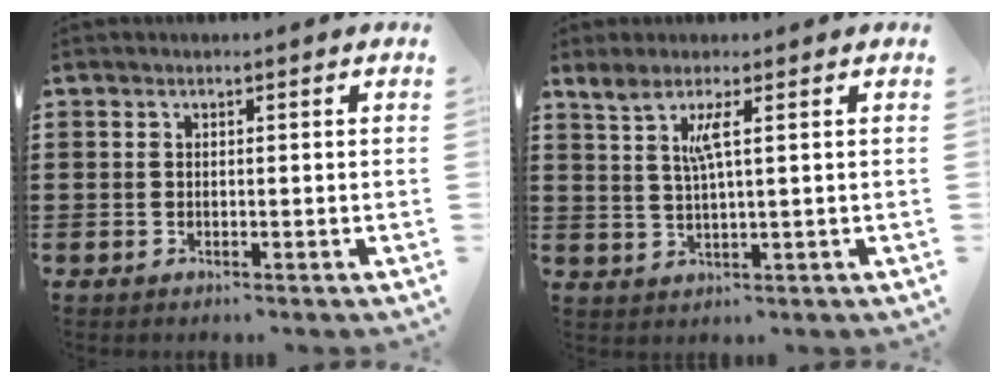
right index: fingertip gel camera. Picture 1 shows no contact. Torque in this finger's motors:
{"motor_torque": [0.79, 0.38, 0.16, 0.08]}